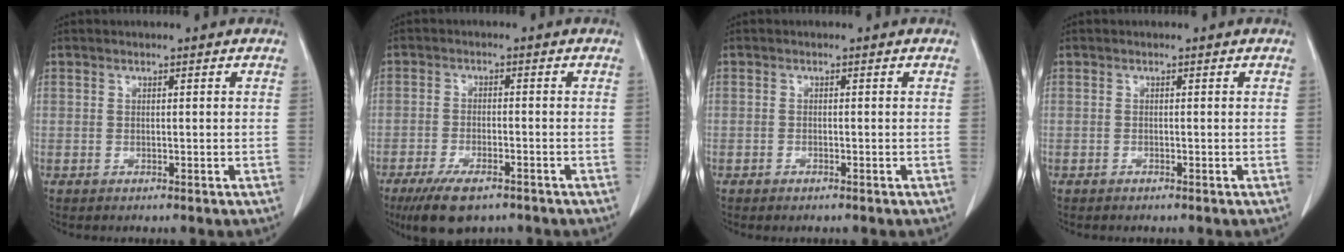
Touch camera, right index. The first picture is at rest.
{"total": 7.5, "force": [-5.2, 2.4, 4.7], "torque": [-0.088, -0.013, -0.086]}
{"total": 0.6, "force": [-0.4, 0.2, 0.4], "torque": [-0.011, -0.001, -0.004]}
{"total": 0.0}